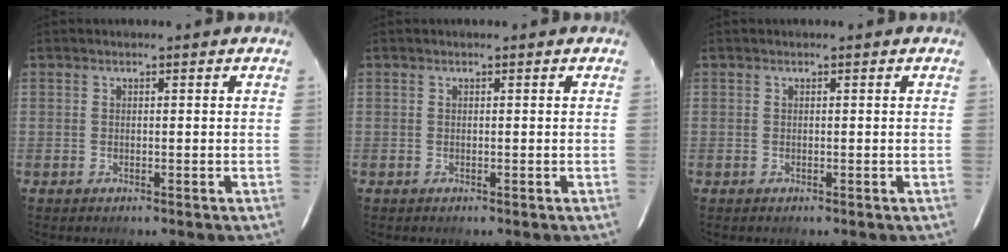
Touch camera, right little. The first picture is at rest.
{"total": 0.0}
{"total": 0.0}